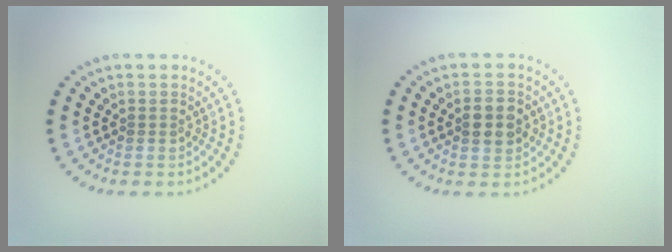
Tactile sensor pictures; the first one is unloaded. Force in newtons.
{"total": 2.7, "press": 2.7, "slide": 0.0}